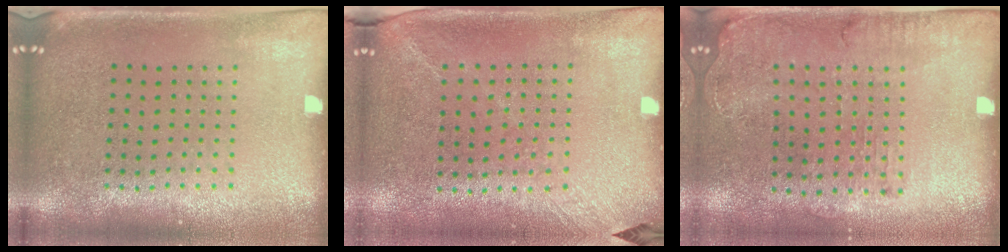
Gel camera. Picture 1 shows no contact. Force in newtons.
{"total": 1.2, "press": 0.9, "slide": 0.8}
{"total": 1.3, "press": 1.2, "slide": 0.6}